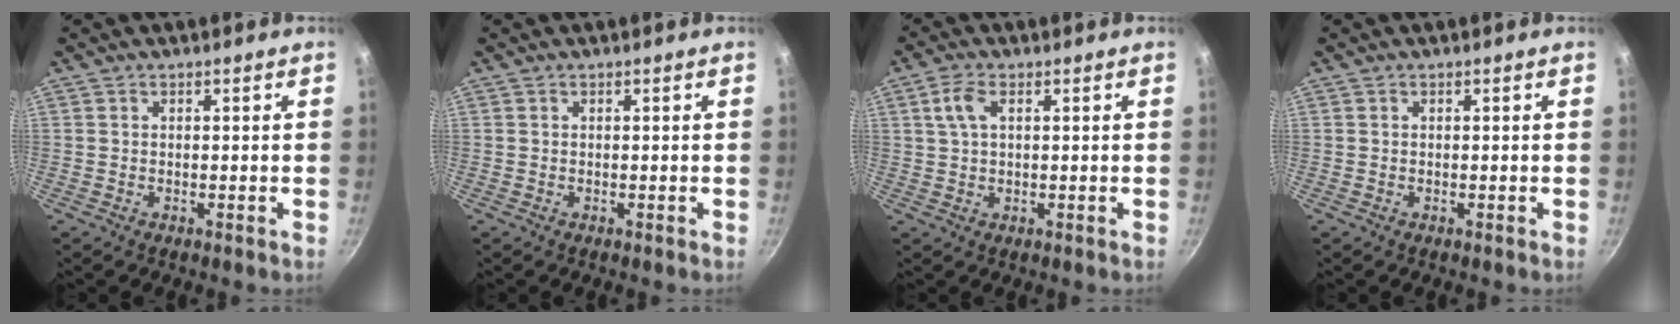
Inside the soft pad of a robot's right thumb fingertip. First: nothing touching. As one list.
[{"total": 0.0}, {"total": 4.3, "force": [1.4, 2.2, 3.4], "torque": [-0.068, 0.007, 0.025]}, {"total": 0.0}]